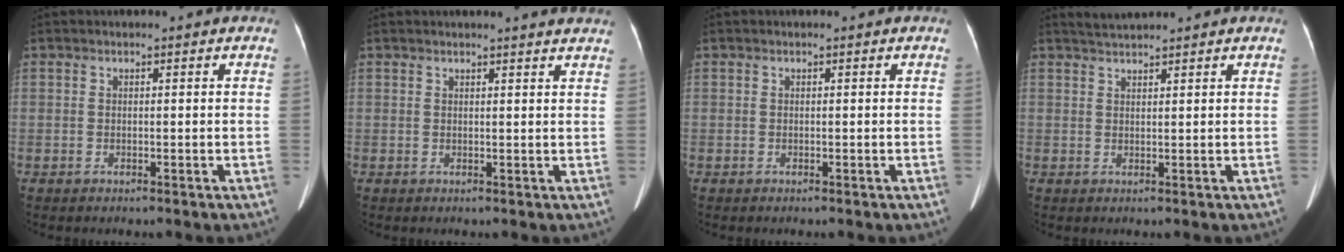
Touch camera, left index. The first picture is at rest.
{"total": 5.9, "force": [5.5, -0.2, 2.0], "torque": [-0.024, 0.002, 0.040]}
{"total": 0.0}
{"total": 2.0, "force": [2.0, -0.4, 0.1], "torque": [-0.004, 0.013, 0.044]}